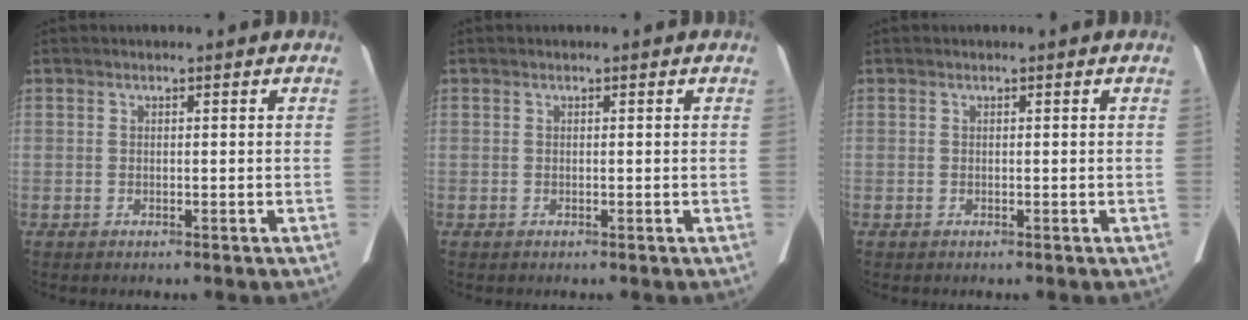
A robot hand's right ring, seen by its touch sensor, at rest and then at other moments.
{"total": 0.0}
{"total": 0.0}